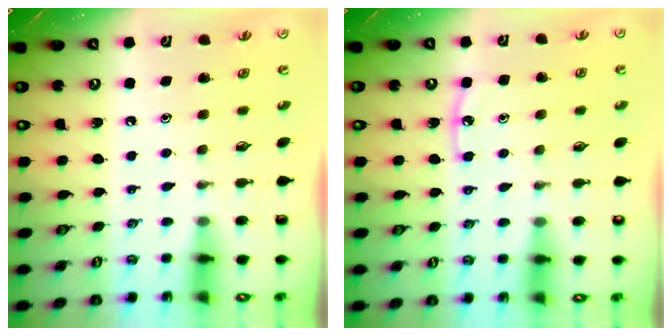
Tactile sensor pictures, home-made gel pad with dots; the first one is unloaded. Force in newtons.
{"total": 5.1, "press": 5.1, "slide": 0.4}